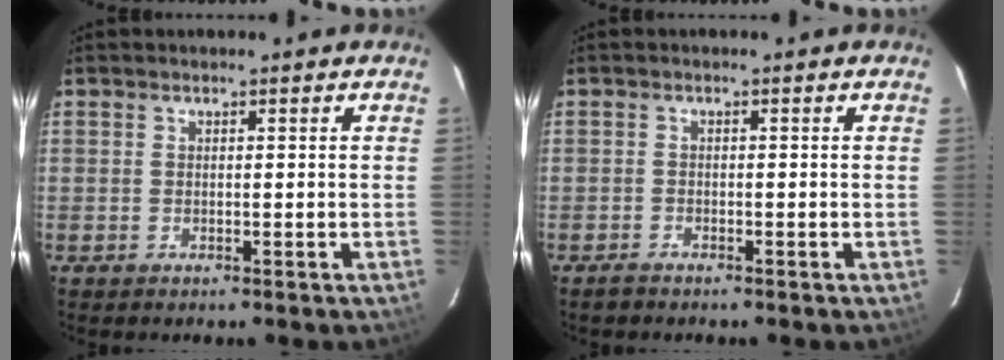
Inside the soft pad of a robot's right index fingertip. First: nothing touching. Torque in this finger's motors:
{"motor_torque": [0.10, -0.05, 0.05, 0.01]}